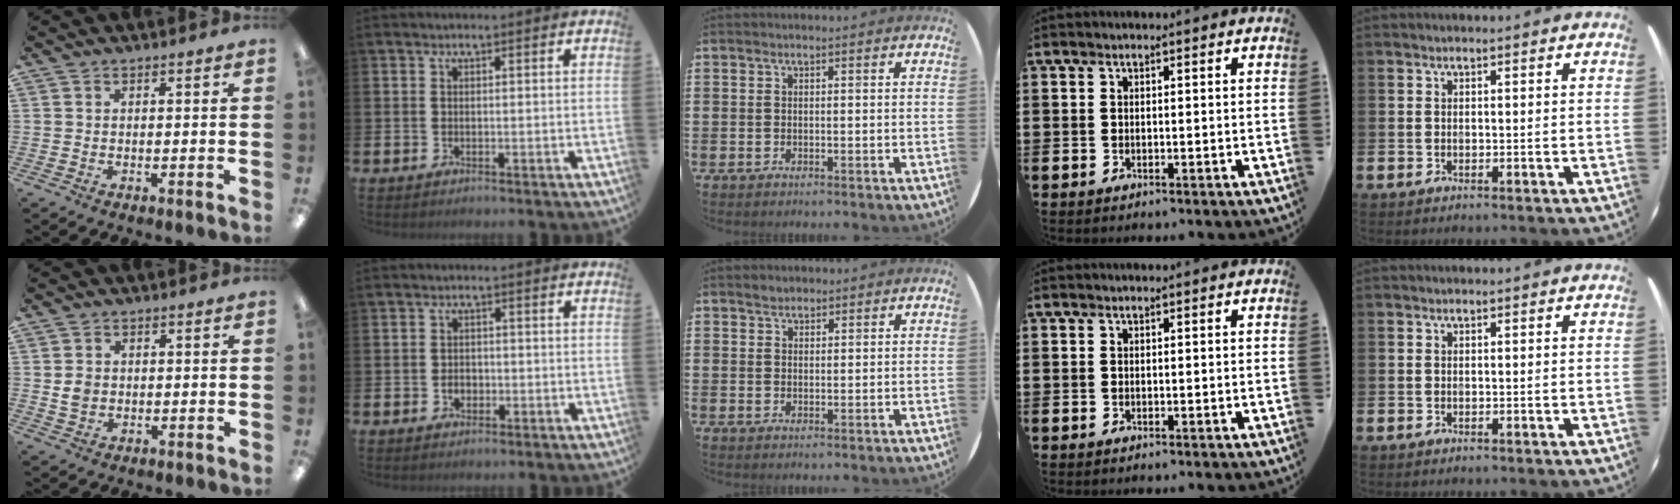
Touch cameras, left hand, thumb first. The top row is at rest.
{"thumb": {"total": 3.2, "force": [0.2, 2.8, 1.5], "torque": [-0.014, 0.000, -0.002]}, "index": {"total": 1.7, "force": [-0.4, 1.4, 0.9], "torque": [-0.006, 0.000, -0.014]}, "middle": {"total": 1.5, "force": [1.4, 0.6, 0.1], "torque": [-0.002, 0.005, 0.027]}}